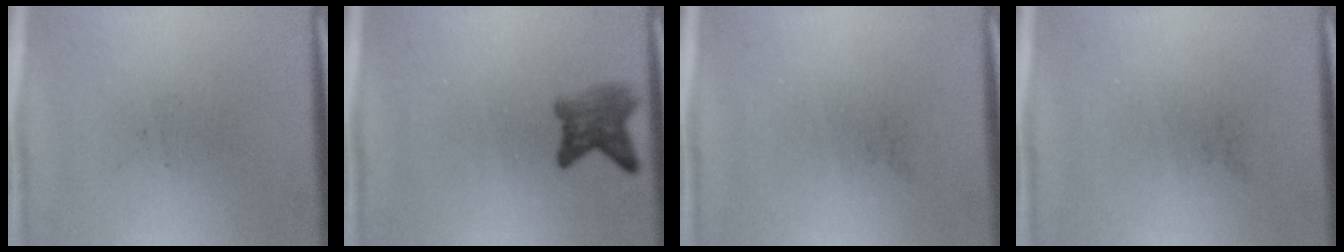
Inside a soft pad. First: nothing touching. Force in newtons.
{"total": 3.5}
{"total": 0.0}
{"total": 0.0}